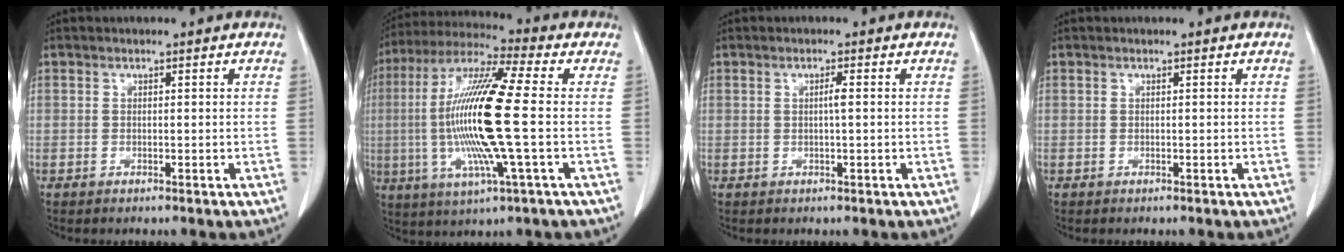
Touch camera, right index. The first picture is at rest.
{"total": 17.4, "force": [-1.1, 0.4, 17.3], "torque": [-0.354, -0.005, -0.033]}
{"total": 1.1, "force": [0.0, 0.0, 1.1], "torque": [-0.020, 0.001, 0.000]}
{"total": 0.0}